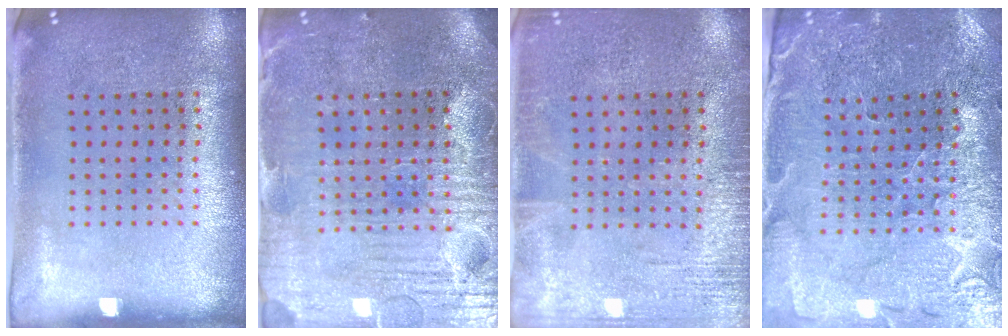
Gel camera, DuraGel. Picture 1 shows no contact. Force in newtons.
{"total": 4.0, "press": 3.8, "slide": 1.4}
{"total": 2.6, "press": 2.5, "slide": 0.3}
{"total": 1.8, "press": 1.8, "slide": 0.2}